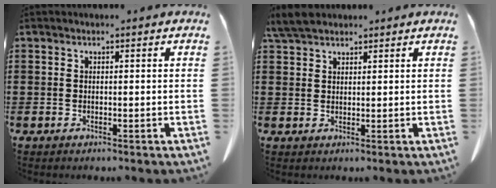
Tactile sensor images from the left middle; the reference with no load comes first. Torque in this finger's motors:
{"motor_torque": [0.26, 0.25, 0.04, 0.02]}